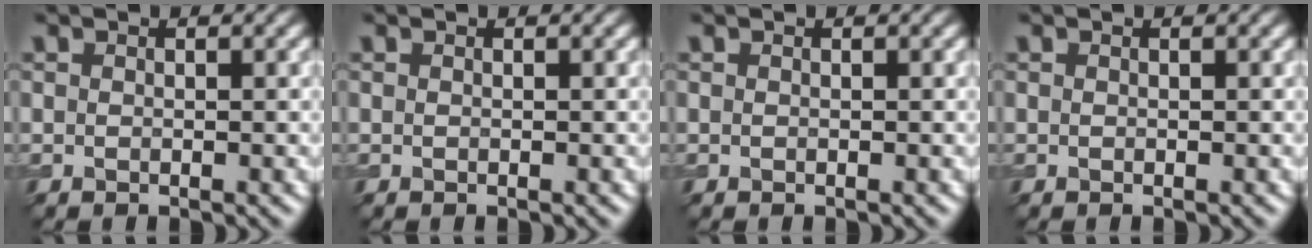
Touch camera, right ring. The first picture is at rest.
{"total": 0.0}
{"total": 0.0}
{"total": 0.0}